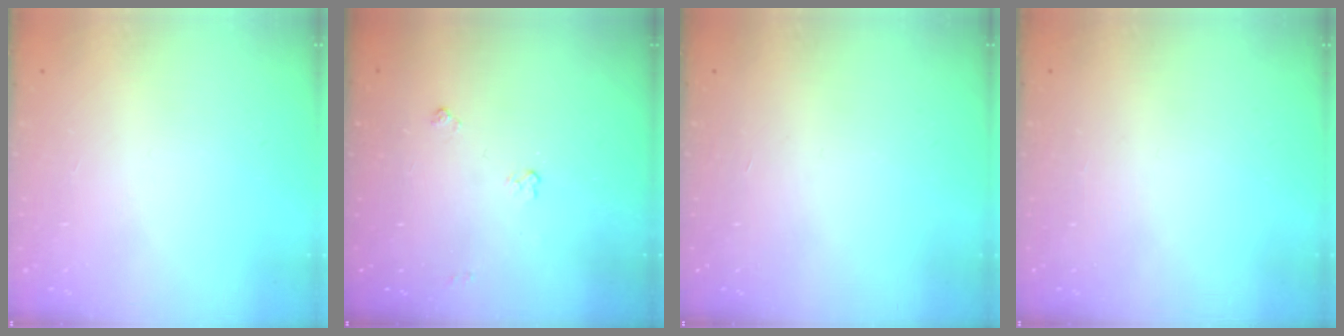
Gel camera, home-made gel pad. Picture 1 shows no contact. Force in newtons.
{"total": 4.7, "press": 4.7, "slide": 0.6}
{"total": 0.0}
{"total": 0.0}